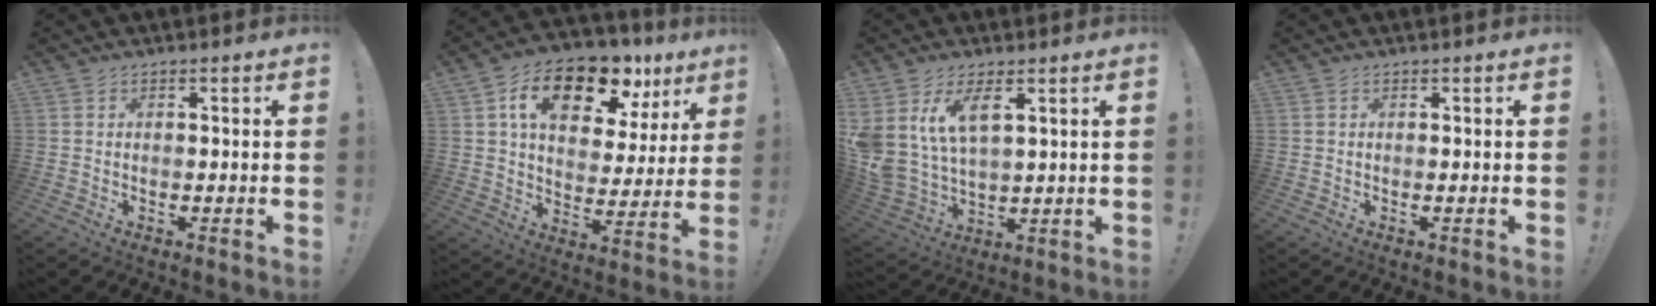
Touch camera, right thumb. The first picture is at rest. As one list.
[{"total": 17.5, "force": [9.6, 9.3, 11.3], "torque": [-0.178, -0.049, 0.164]}, {"total": 11.3, "force": [6.1, 5.6, 7.7], "torque": [-0.175, -0.033, 0.116]}, {"total": 0.0}]